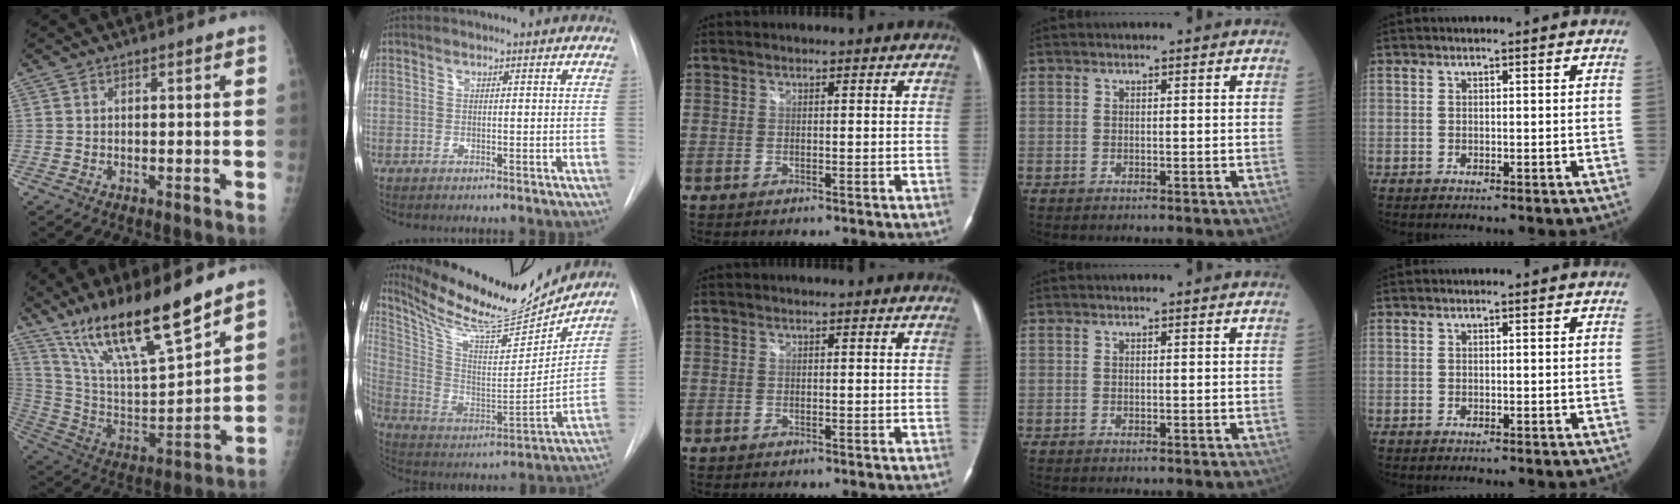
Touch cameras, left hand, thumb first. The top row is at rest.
{"thumb": {"total": 21.1, "force": [15.5, 3.8, 13.9], "torque": [-0.226, -0.067, 0.288]}, "index": {"total": 20.6, "force": [19.1, 2.3, 7.4], "torque": [-0.157, -0.041, 0.313]}}